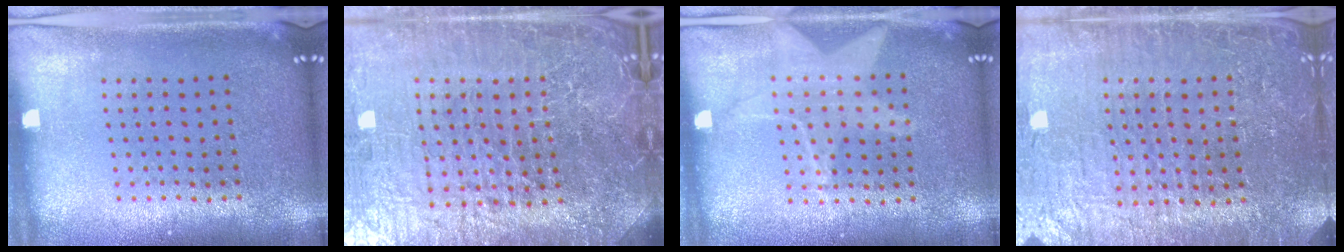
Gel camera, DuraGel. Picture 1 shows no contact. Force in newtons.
{"total": 7.4, "press": 6.4, "slide": 3.6}
{"total": 1.3, "press": 1.2, "slide": 0.3}
{"total": 4.3, "press": 4.1, "slide": 1.3}